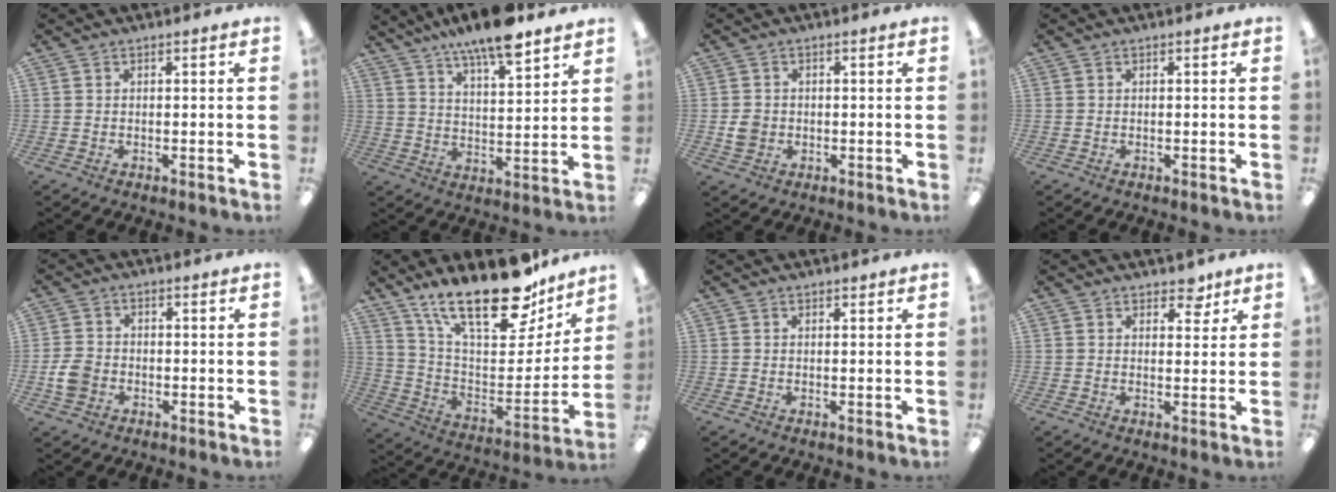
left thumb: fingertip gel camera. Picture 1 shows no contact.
{"total": 12.2, "force": [9.8, 3.0, 6.7], "torque": [-0.112, -0.054, 0.169]}
{"total": 3.3, "force": [-0.4, 2.9, 1.5], "torque": [-0.018, 0.003, -0.009]}
{"total": 0.0}
{"total": 5.3, "force": [-1.5, 4.2, 2.9], "torque": [-0.060, 0.009, -0.027]}
{"total": 25.3, "force": [18.5, 9.6, 14.4], "torque": [-0.220, -0.119, 0.318]}
{"total": 0.8, "force": [0.7, 0.3, 0.3], "torque": [0.002, -0.002, 0.010]}
{"total": 4.6, "force": [3.6, 2.4, 1.7], "torque": [-0.001, -0.020, 0.059]}